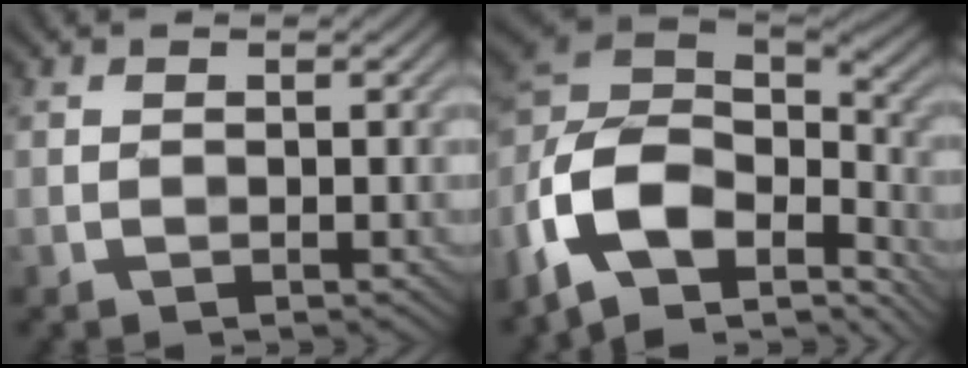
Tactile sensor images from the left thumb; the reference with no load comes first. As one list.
[{"total": 14.4, "force": [-6.6, 8.9, 9.3], "torque": [-0.260, -0.009, -0.112]}]